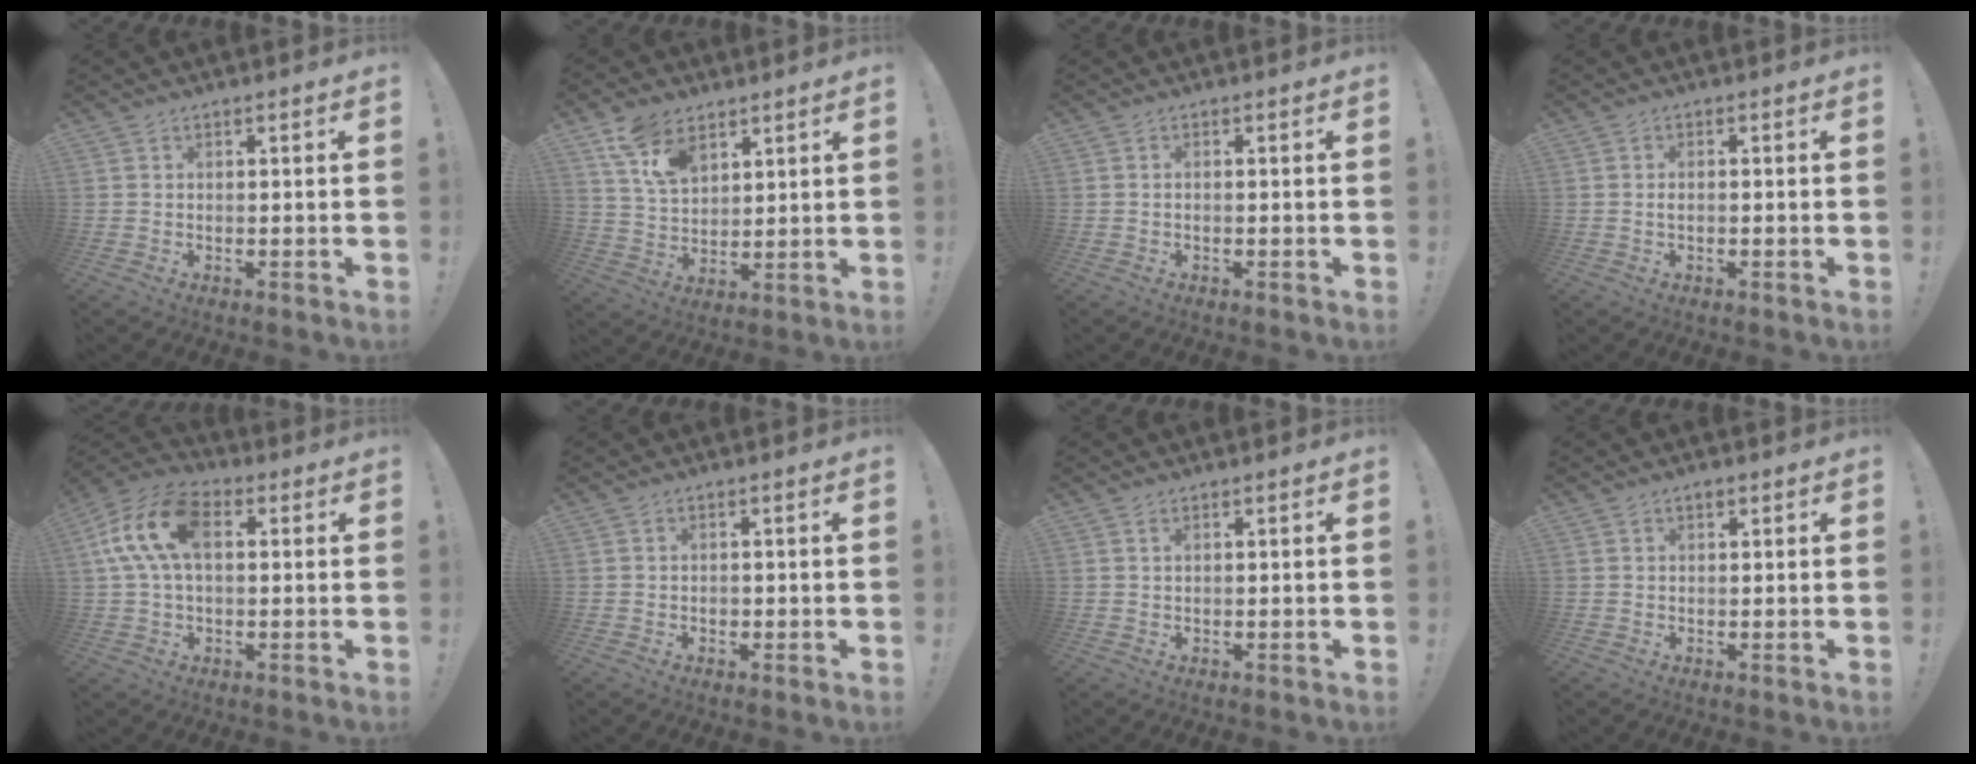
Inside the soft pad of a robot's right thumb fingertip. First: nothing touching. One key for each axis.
{"total": 11.2, "fx": 7.1, "fy": 6.5, "fz": 5.8, "tx": -0.109, "ty": -0.026, "tz": 0.138}
{"total": 0.6, "fx": -0.4, "fy": 0.0, "fz": 0.4, "tx": -0.009, "ty": 0.000, "tz": -0.007}
{"total": 1.1, "fx": -0.5, "fy": 0.4, "fz": 1.0, "tx": -0.020, "ty": 0.004, "tz": -0.009}
{"total": 15.7, "fx": 3.2, "fy": 9.4, "fz": 12.2, "tx": -0.250, "ty": 0.011, "tz": 0.058}
{"total": 1.1, "fx": -0.5, "fy": 0.9, "fz": 0.4, "tx": -0.008, "ty": 0.003, "tz": -0.009}
{"total": 0.8, "fx": 0.4, "fy": 0.3, "fz": 0.6, "tx": -0.008, "ty": 0.000, "tz": 0.005}
{"total": 1.0, "fx": 0.6, "fy": 0.5, "fz": 0.5, "tx": -0.006, "ty": -0.001, "tz": 0.011}